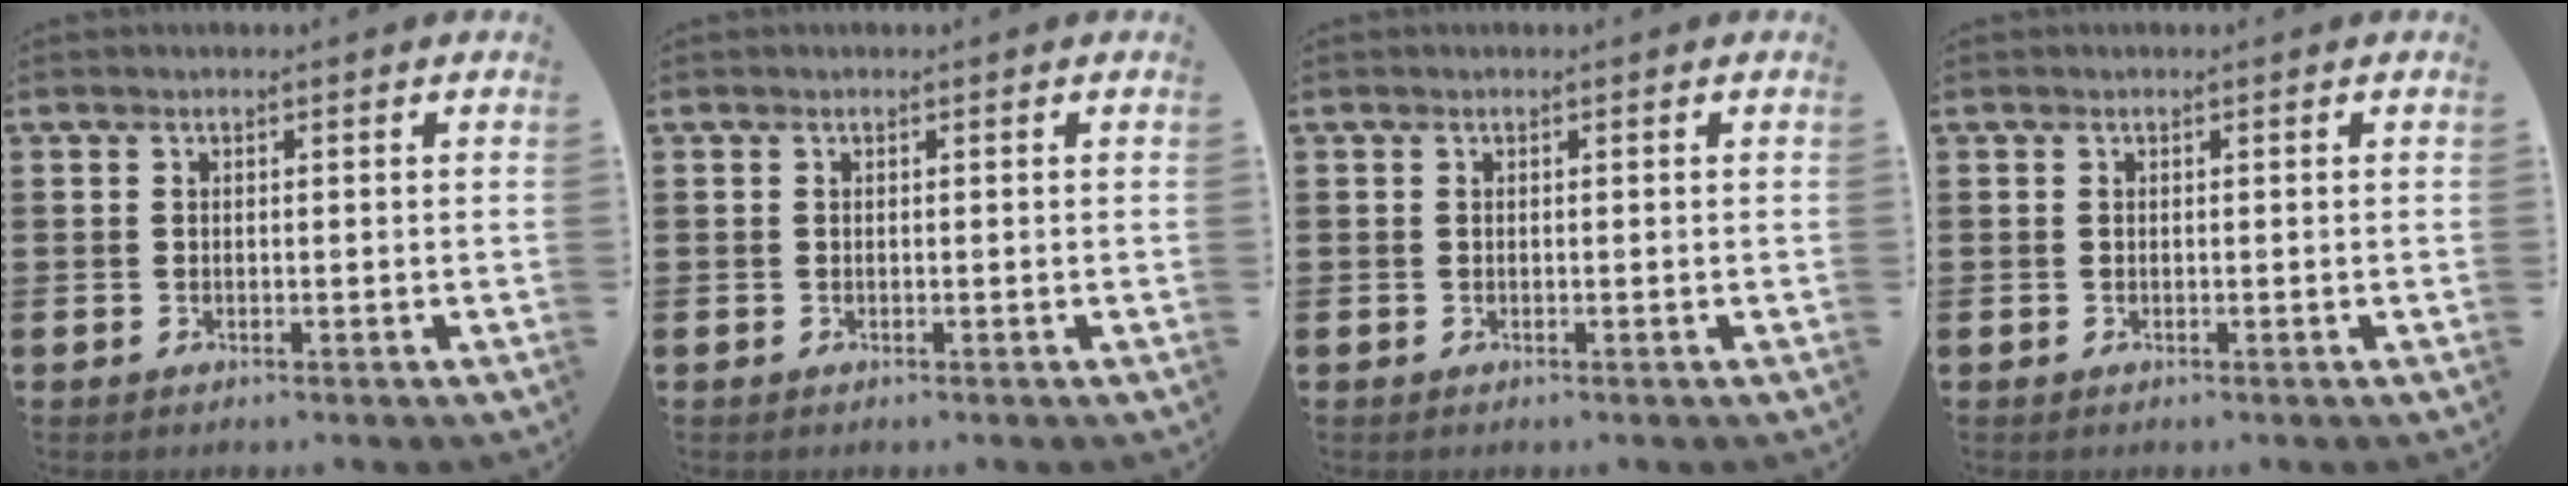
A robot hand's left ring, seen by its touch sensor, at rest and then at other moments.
{"total": 0.0}
{"total": 0.0}
{"total": 0.0}